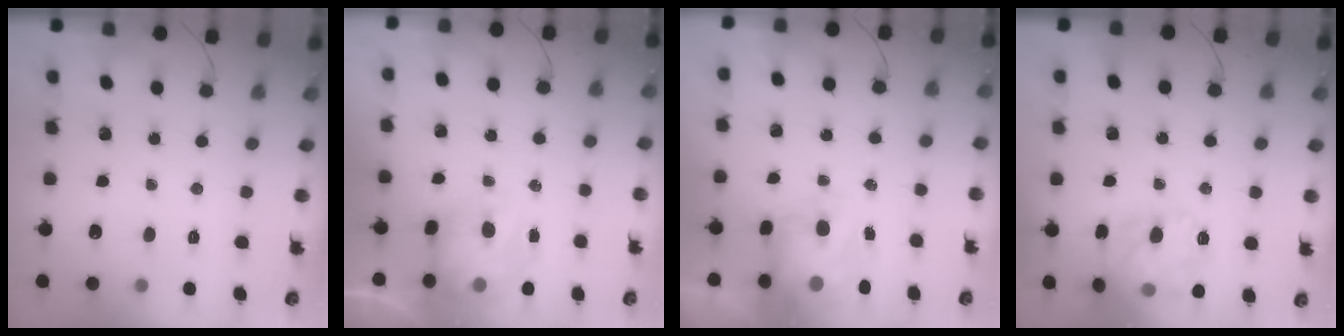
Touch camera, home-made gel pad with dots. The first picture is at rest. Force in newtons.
{"total": 7.1, "press": 7.0, "slide": 1.5}
{"total": 7.6, "press": 7.5, "slide": 1.2}
{"total": 16.2, "press": 16.2, "slide": 1.4}